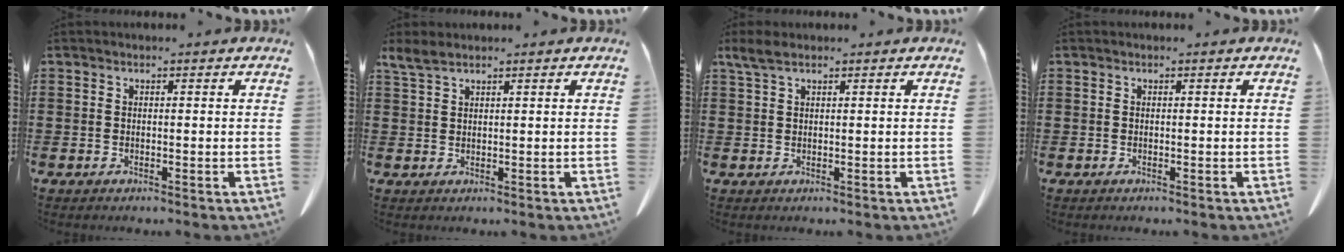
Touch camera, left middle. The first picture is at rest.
{"total": 2.6, "force": [1.9, 0.7, 1.7], "torque": [-0.038, 0.002, 0.035]}
{"total": 2.5, "force": [1.5, 0.8, 1.8], "torque": [-0.039, 0.004, 0.027]}
{"total": 0.0}